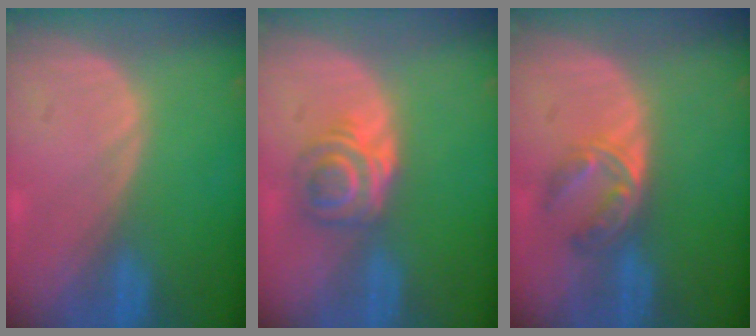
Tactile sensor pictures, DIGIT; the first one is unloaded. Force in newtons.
{"total": 6.1, "press": 5.0, "slide": 3.5}
{"total": 5.8, "press": 4.7, "slide": 3.5}